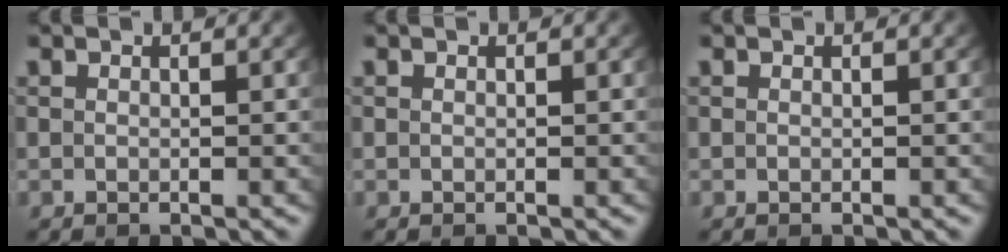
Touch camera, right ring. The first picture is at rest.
{"total": 0.0}
{"total": 0.6, "force": [-0.1, -0.5, -0.3], "torque": [0.005, -0.012, 0.008]}